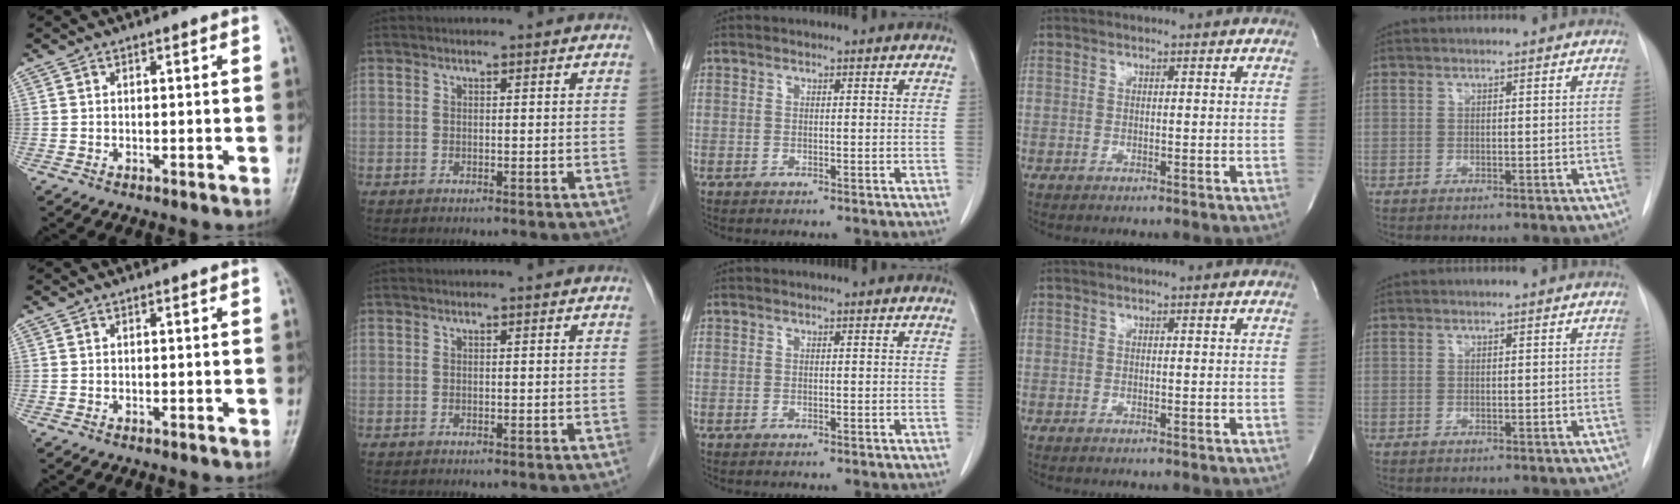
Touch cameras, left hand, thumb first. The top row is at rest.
{}